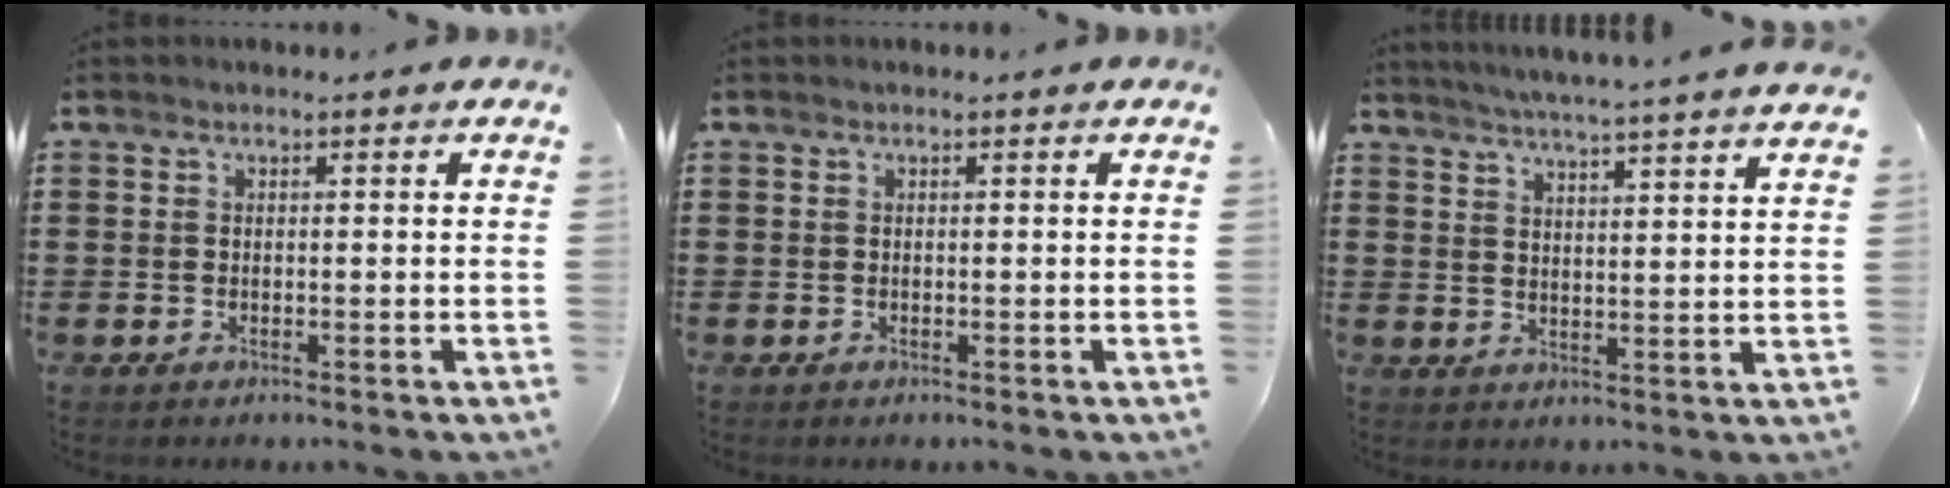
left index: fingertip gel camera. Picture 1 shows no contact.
{"total": 0.0}
{"total": 4.6, "force": [4.3, -1.2, 1.1], "torque": [-0.037, -0.028, 0.072]}